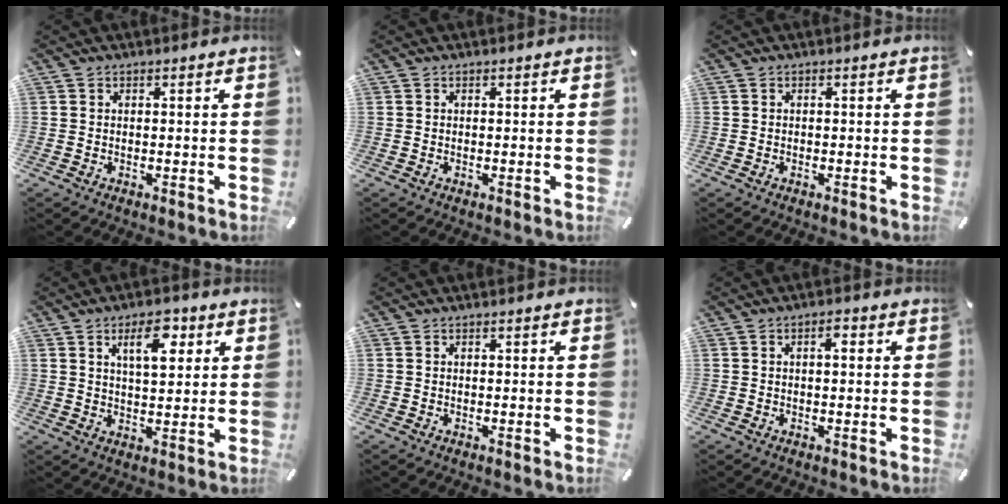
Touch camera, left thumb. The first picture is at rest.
{"total": 0.0}
{"total": 0.0}
{"total": 8.8, "force": [4.1, 4.2, 6.6], "torque": [-0.100, -0.008, 0.065]}
{"total": 0.0}
{"total": 2.2, "force": [0.3, 0.9, 2.0], "torque": [-0.033, 0.005, 0.000]}